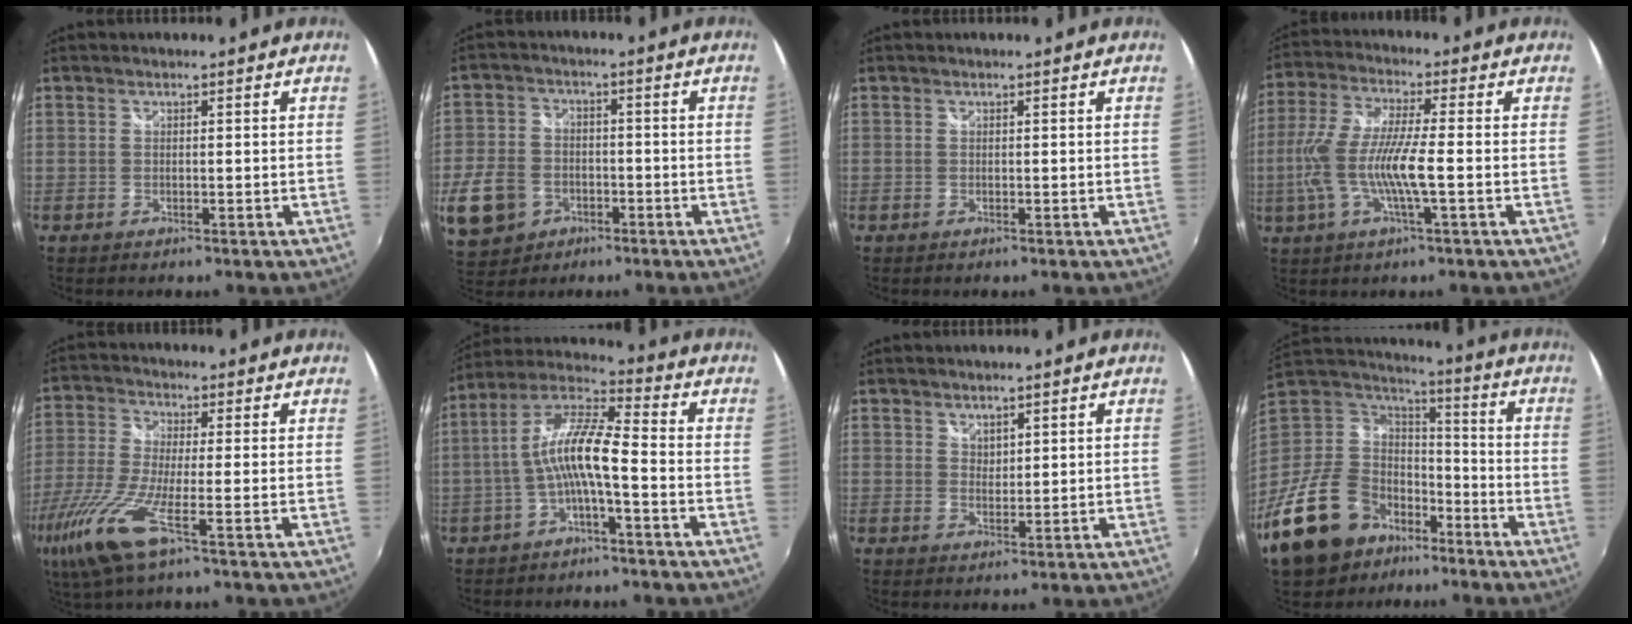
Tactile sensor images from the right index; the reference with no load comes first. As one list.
[{"total": 13.2, "force": [-4.7, 10.6, 6.4], "torque": [-0.175, 0.005, -0.076]}, {"total": 0.0}, {"total": 11.8, "force": [-2.4, 1.3, 11.5], "torque": [-0.236, -0.006, -0.045]}, {"total": 13.7, "force": [-7.2, 1.6, 11.5], "torque": [-0.264, -0.043, -0.143]}, {"total": 10.0, "force": [-2.7, 1.7, 9.4], "torque": [-0.206, 0.019, -0.051]}, {"total": 1.9, "force": [1.6, 1.0, 0.4], "torque": [-0.001, 0.000, 0.028]}, {"total": 23.3, "force": [-14.2, 14.7, 11.2], "torque": [-0.253, 0.015, -0.227]}]